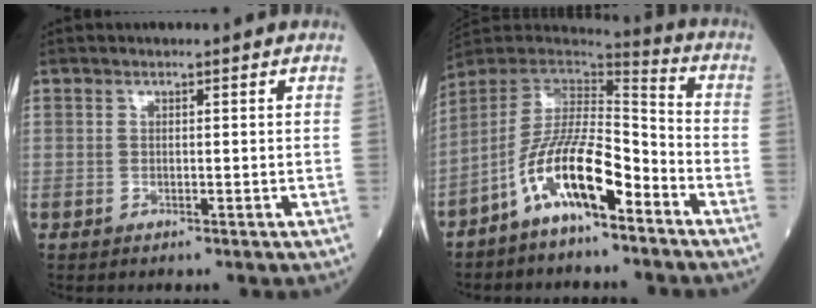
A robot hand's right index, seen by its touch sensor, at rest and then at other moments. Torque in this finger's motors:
{"motor_torque": [0.60, -0.44, 0.49, 0.21]}